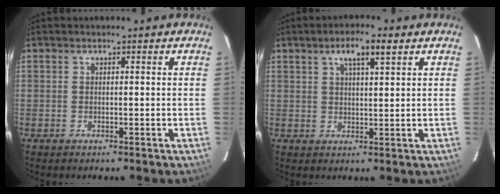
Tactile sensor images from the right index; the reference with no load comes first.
{"total": 5.3, "force": [3.0, 1.3, 4.2], "torque": [-0.074, 0.009, 0.051]}